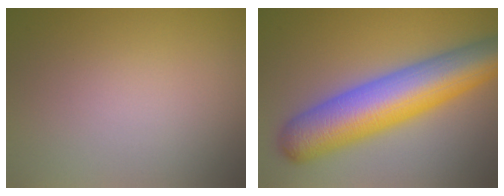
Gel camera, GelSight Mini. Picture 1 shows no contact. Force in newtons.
{"total": 10.7, "press": 10.7, "slide": 0.3}